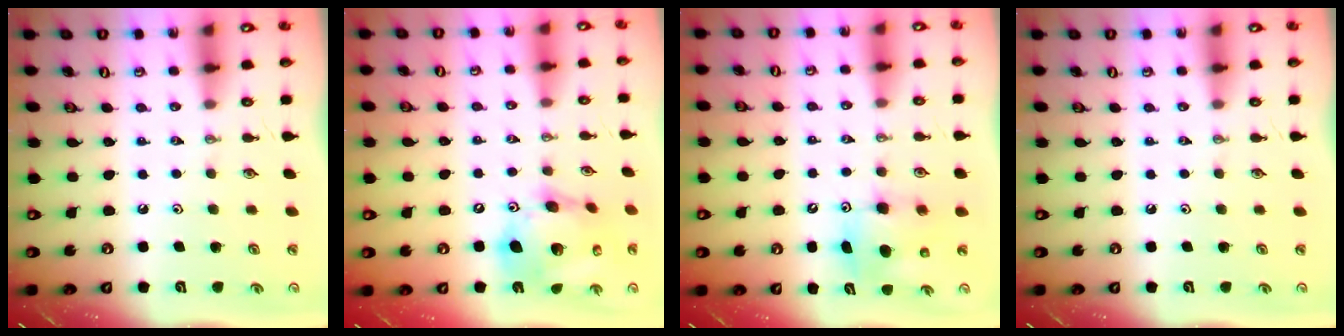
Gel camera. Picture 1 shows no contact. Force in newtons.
{"total": 17.9, "press": 17.6, "slide": 3.2}
{"total": 8.0, "press": 7.9, "slide": 1.2}
{"total": 0.0}